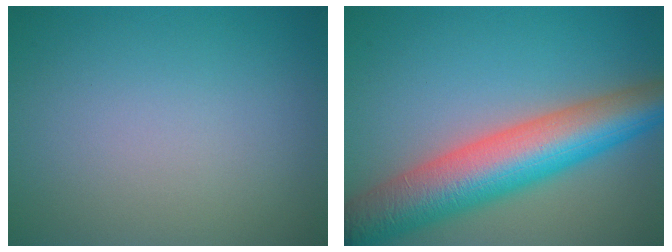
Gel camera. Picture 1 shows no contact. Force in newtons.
{"total": 10.1, "press": 10.1, "slide": 0.3}